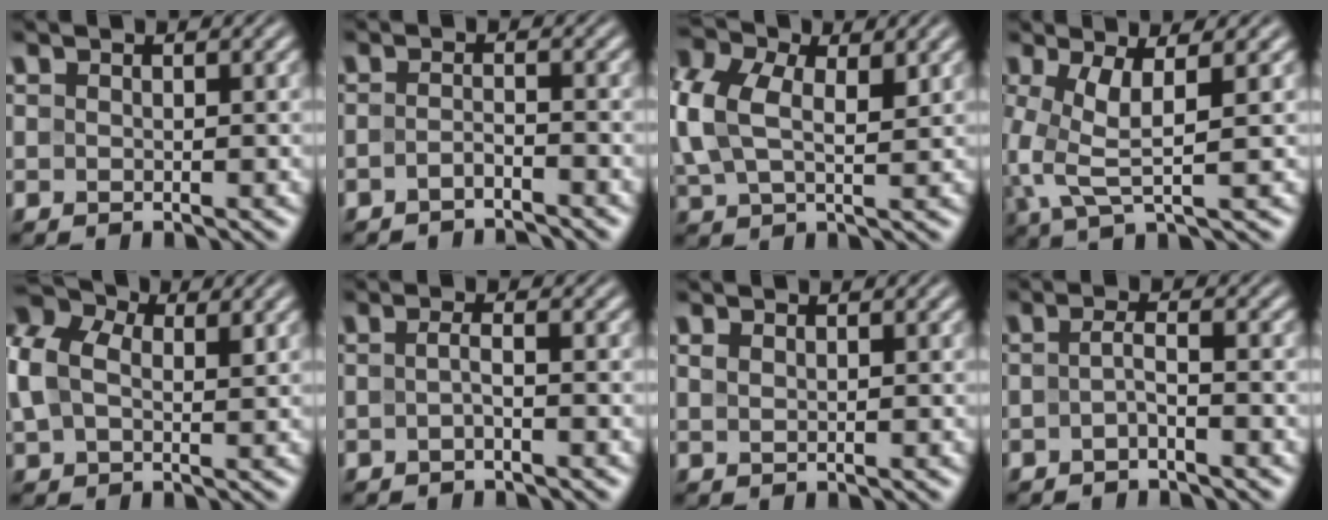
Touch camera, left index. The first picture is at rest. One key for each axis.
{"total": 1.8, "fx": -1.6, "fy": 0.2, "fz": 0.8, "tx": -0.014, "ty": -0.002, "tz": -0.034}
{"total": 7.3, "fx": 1.7, "fy": 4.4, "fz": 5.5, "tx": -0.148, "ty": 0.007, "tz": 0.030}
{"total": 4.3, "fx": 0.3, "fy": 1.0, "fz": 4.2, "tx": -0.100, "ty": -0.001, "tz": 0.007}
{"total": 7.1, "fx": 1.6, "fy": 4.8, "fz": 5.0, "tx": -0.130, "ty": 0.016, "tz": 0.024}
{"total": 1.2, "fx": -0.6, "fy": 0.1, "fz": 1.1, "tx": -0.023, "ty": 0.001, "tz": -0.012}
{"total": 0.6, "fx": 0.4, "fy": 0.2, "fz": 0.4, "tx": -0.011, "ty": 0.002, "tz": 0.008}
{"total": 1.6, "fx": -0.8, "fy": 0.1, "fz": 1.4, "tx": -0.030, "ty": 0.004, "tz": -0.019}